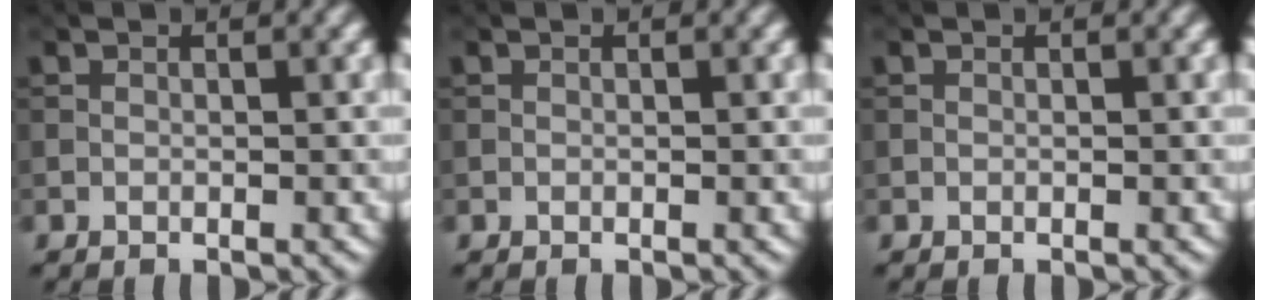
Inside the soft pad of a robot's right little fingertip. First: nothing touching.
{"total": 0.0}
{"total": 0.0}